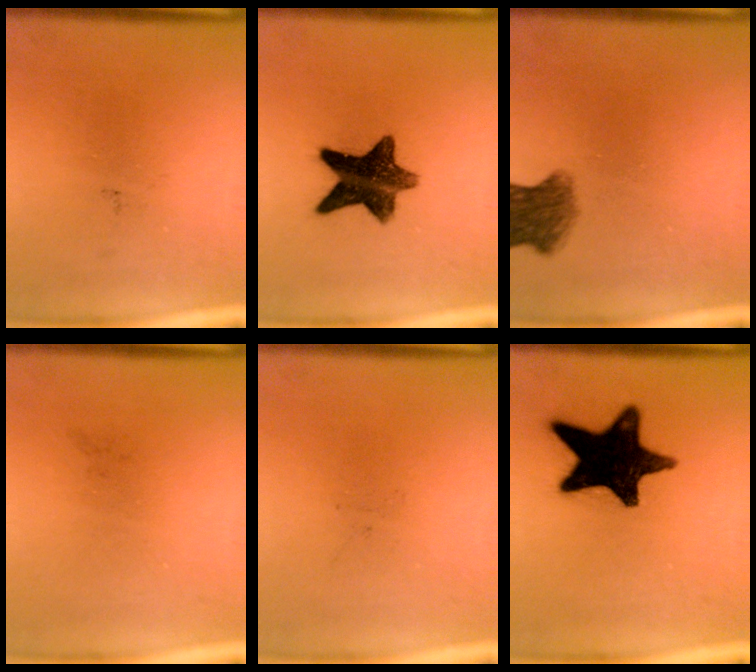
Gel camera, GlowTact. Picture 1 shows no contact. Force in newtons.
{"total": 11.3}
{"total": 5.8}
{"total": 0.0}
{"total": 0.0}
{"total": 17.7}